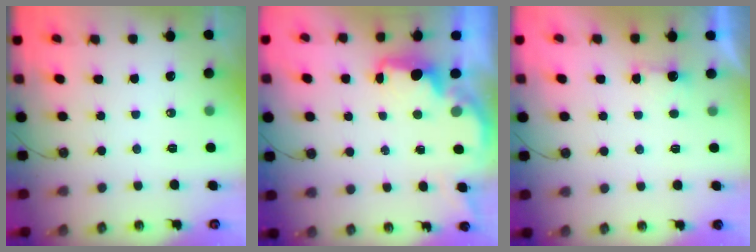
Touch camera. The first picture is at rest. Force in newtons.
{"total": 2.1, "press": 2.0, "slide": 0.8}
{"total": 1.7, "press": 1.5, "slide": 0.8}